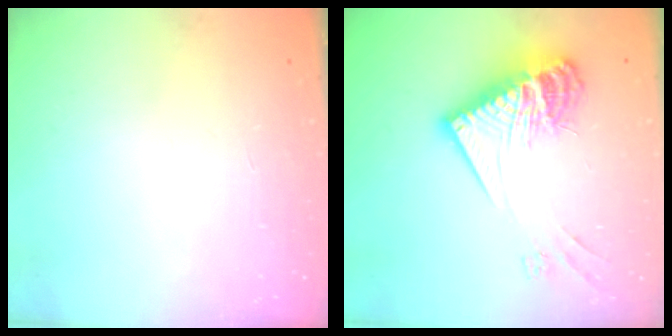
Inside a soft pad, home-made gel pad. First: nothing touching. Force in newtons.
{"total": 19.1, "press": 19.0, "slide": 2.3}